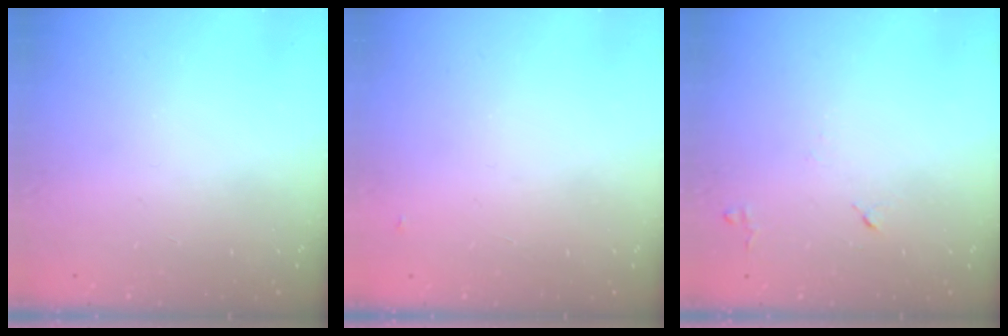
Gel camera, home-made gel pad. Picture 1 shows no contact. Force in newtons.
{"total": 2.8, "press": 2.8, "slide": 0.4}
{"total": 5.6, "press": 5.5, "slide": 0.9}